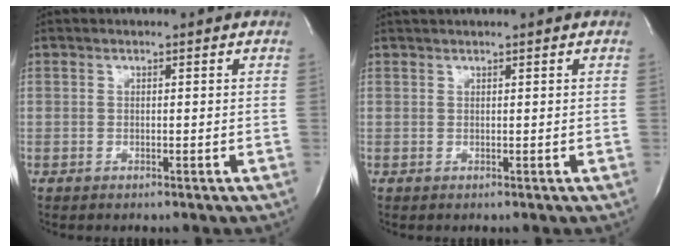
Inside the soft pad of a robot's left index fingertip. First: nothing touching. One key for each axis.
{"total": 1.2, "fx": 1.1, "fy": -0.3, "fz": 0.5, "tx": -0.006, "ty": 0.014, "tz": 0.025}